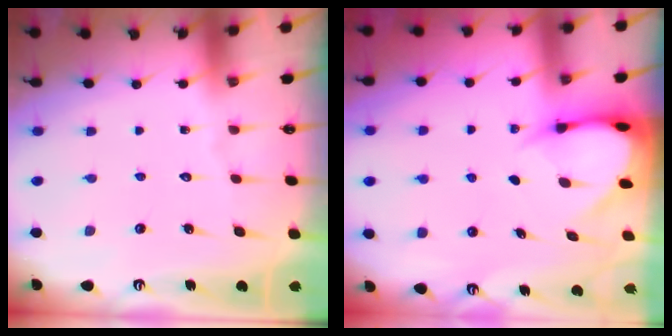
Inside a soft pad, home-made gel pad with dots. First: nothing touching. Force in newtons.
{"total": 4.7, "press": 4.7, "slide": 0.6}